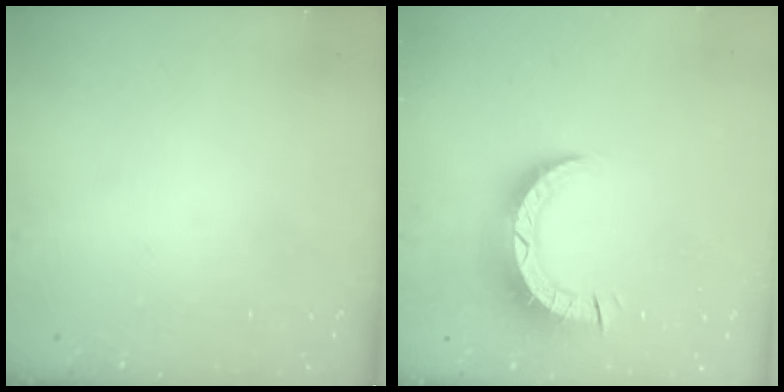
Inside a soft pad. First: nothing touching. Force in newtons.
{"total": 8.6, "press": 8.5, "slide": 0.9}